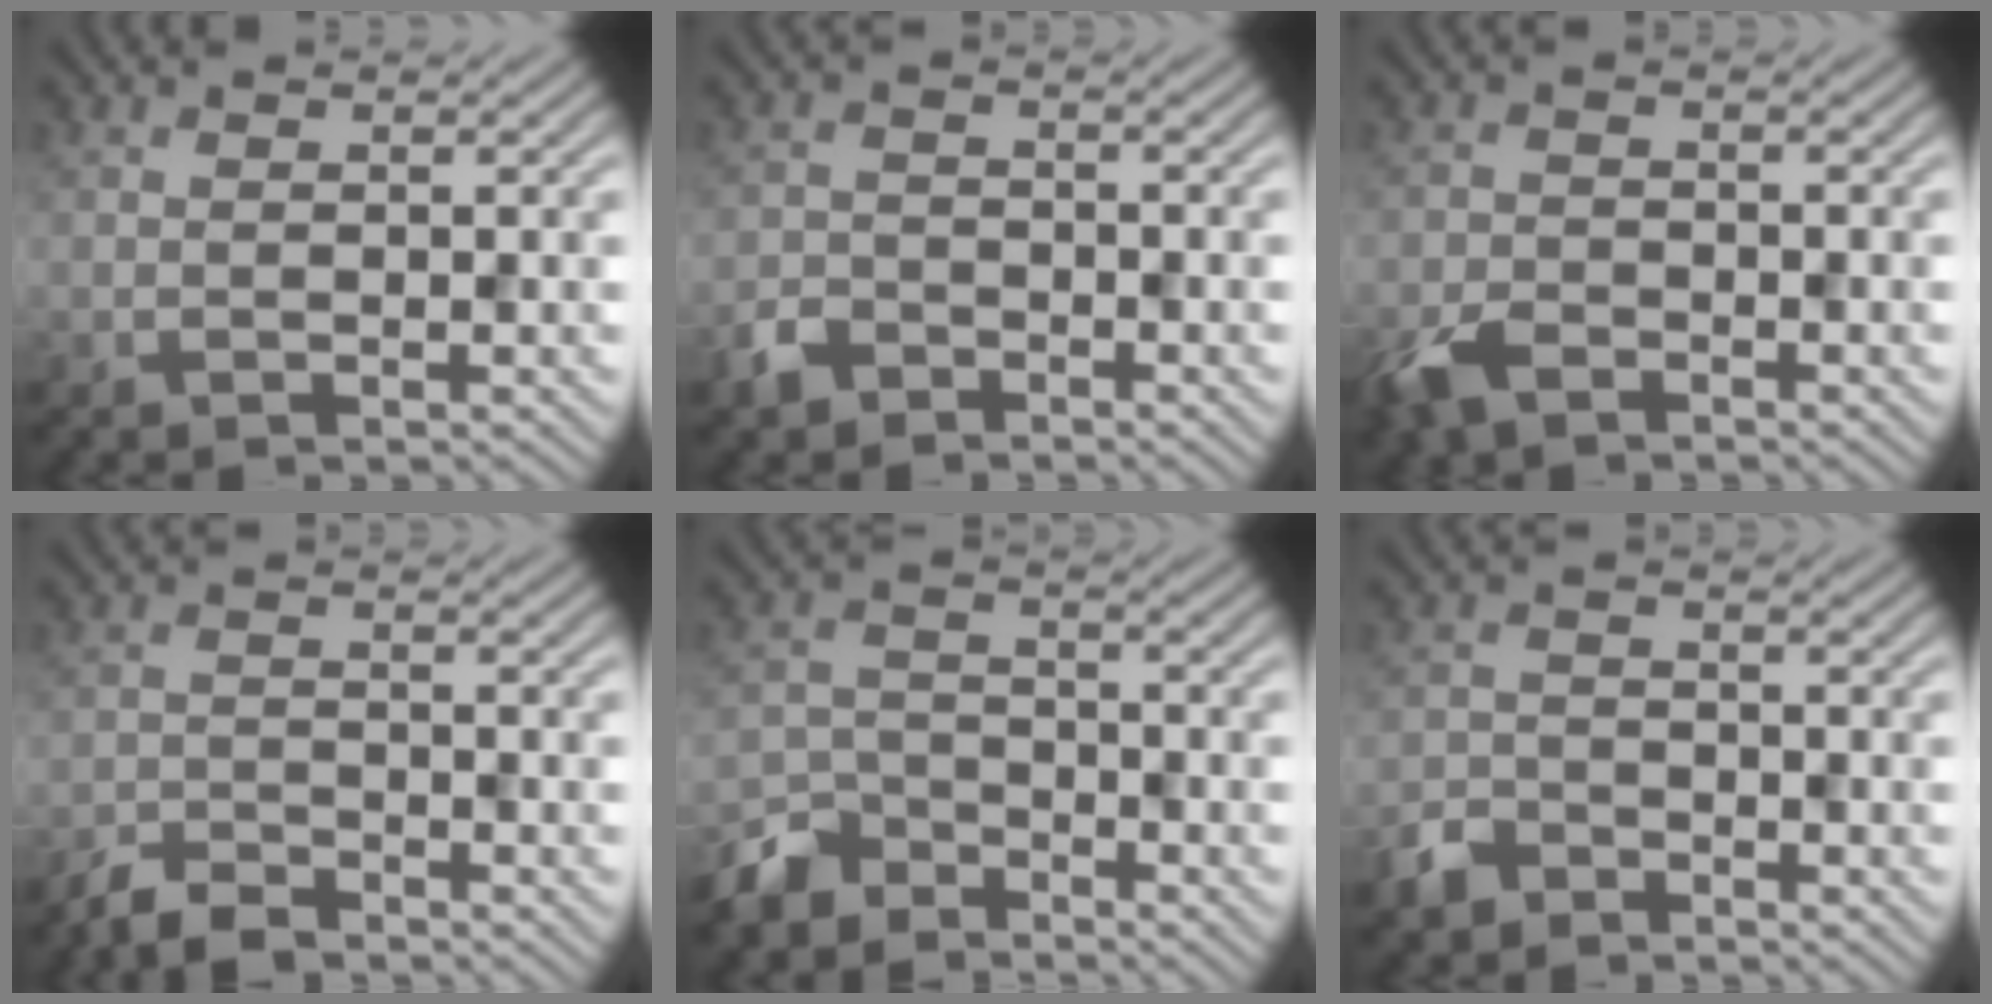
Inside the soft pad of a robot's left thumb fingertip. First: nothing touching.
{"total": 3.0, "force": [-2.4, 1.5, 0.9], "torque": [-0.020, -0.003, -0.058]}
{"total": 4.1, "force": [-2.9, 1.9, 2.1], "torque": [-0.049, -0.010, -0.065]}
{"total": 3.7, "force": [-3.5, 0.7, 1.1], "torque": [-0.021, -0.004, -0.075]}
{"total": 6.1, "force": [-5.1, 2.8, 1.6], "torque": [-0.041, -0.005, -0.117]}
{"total": 3.4, "force": [-2.8, 1.7, 0.9], "torque": [-0.021, -0.002, -0.068]}